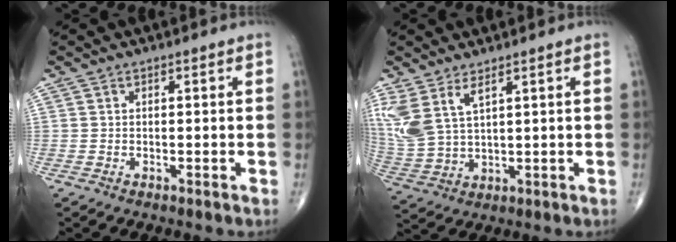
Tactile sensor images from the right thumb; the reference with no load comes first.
{"total": 9.6, "force": [5.0, 4.2, 7.0], "torque": [-0.170, -0.018, 0.119]}